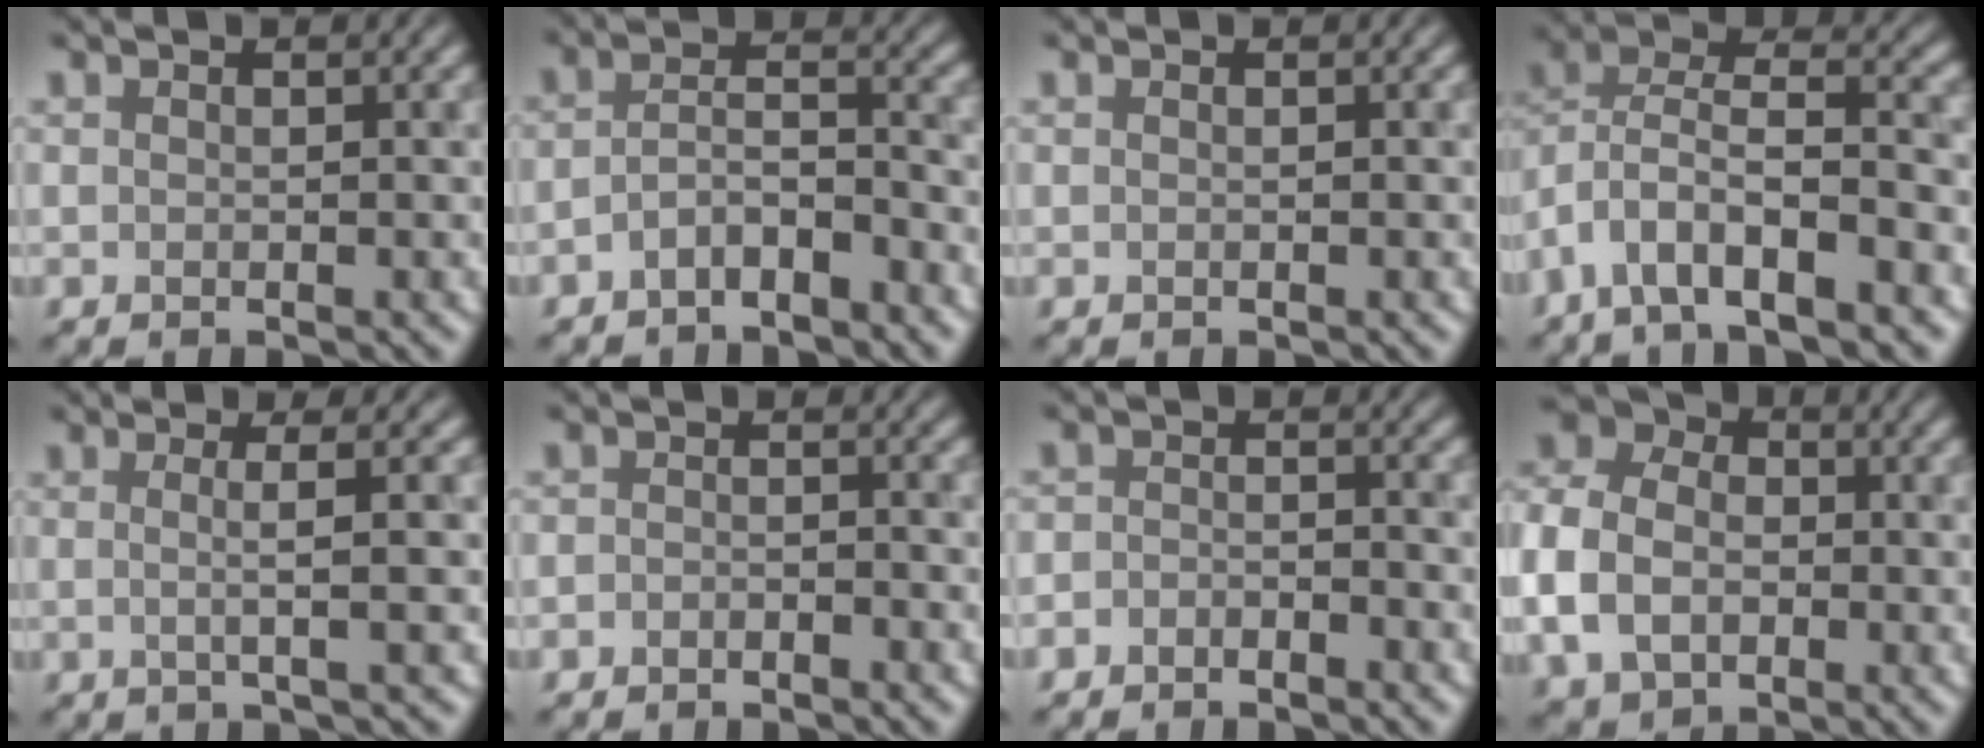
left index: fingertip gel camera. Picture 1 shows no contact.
{"total": 3.1, "force": [-2.3, 1.1, 1.8], "torque": [-0.037, 0.009, -0.042]}
{"total": 0.0}
{"total": 8.3, "force": [-4.2, 3.3, 6.3], "torque": [-0.116, 0.012, -0.074]}
{"total": 3.2, "force": [0.1, 0.9, 3.1], "torque": [-0.033, 0.002, -0.019]}
{"total": 1.4, "force": [-1.3, 0.3, 0.0], "torque": [0.000, 0.001, -0.021]}
{"total": 1.9, "force": [-1.8, 0.6, 0.0], "torque": [-0.001, 0.002, -0.032]}
{"total": 8.7, "force": [-1.9, 6.7, 5.2], "torque": [-0.136, -0.006, -0.036]}